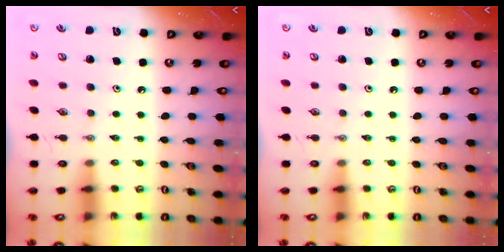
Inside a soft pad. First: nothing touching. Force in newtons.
{"total": 0.0}